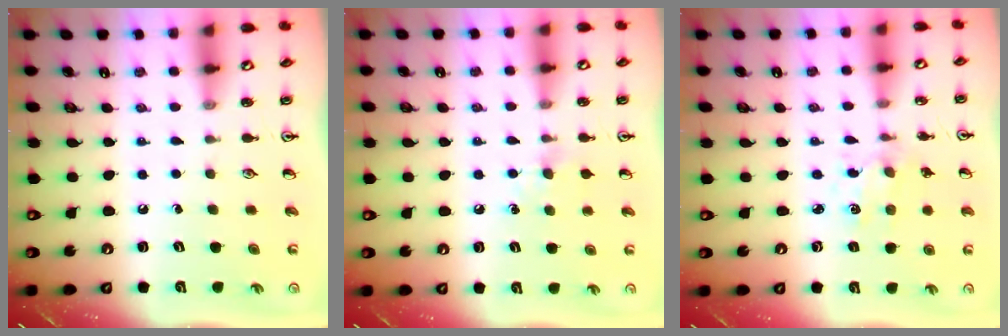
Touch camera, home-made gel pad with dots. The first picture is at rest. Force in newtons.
{"total": 5.3, "press": 5.2, "slide": 0.8}
{"total": 1.6, "press": 1.6, "slide": 0.3}